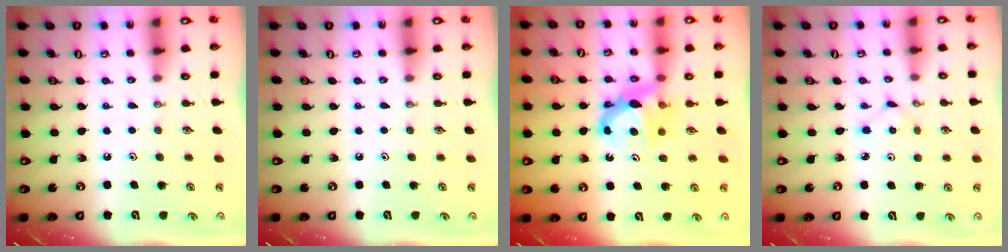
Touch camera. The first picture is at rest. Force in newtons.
{"total": 0.0}
{"total": 7.1, "press": 7.1, "slide": 0.5}
{"total": 1.3, "press": 1.3, "slide": 0.2}